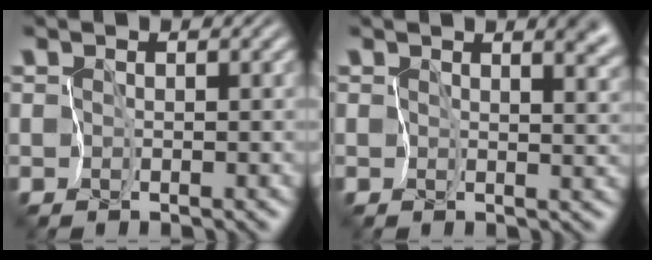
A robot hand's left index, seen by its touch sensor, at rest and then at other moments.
{"total": 4.4, "force": [1.9, 2.3, 3.3], "torque": [-0.032, -0.001, 0.027]}